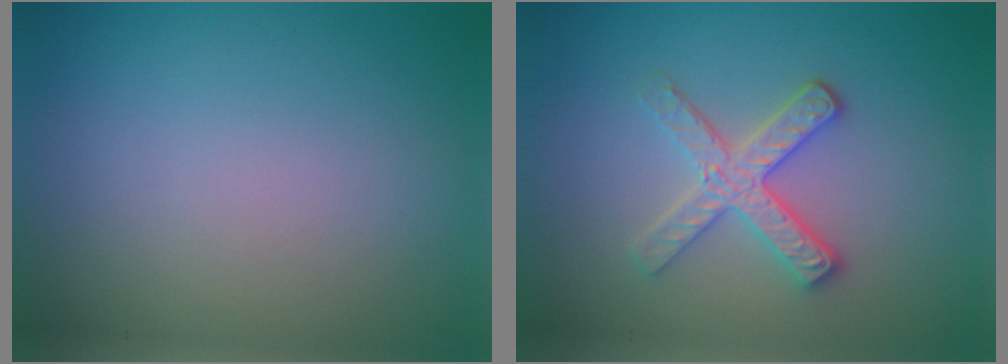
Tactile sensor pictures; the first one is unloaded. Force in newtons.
{"total": 3.4, "press": 3.0, "slide": 1.6}